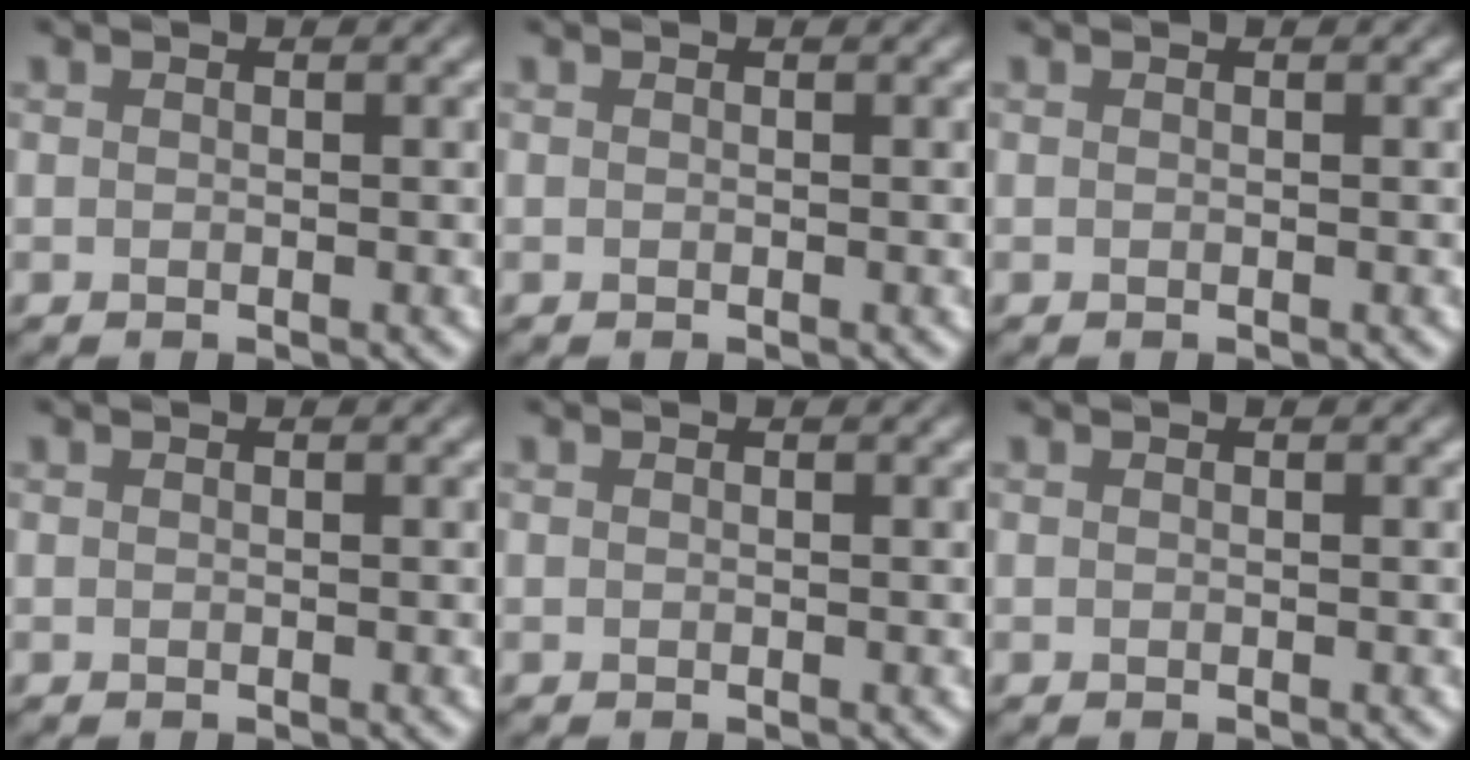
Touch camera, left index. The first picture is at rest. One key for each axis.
{"total": 0.0}
{"total": 0.0}
{"total": 0.0}
{"total": 0.0}
{"total": 0.0}